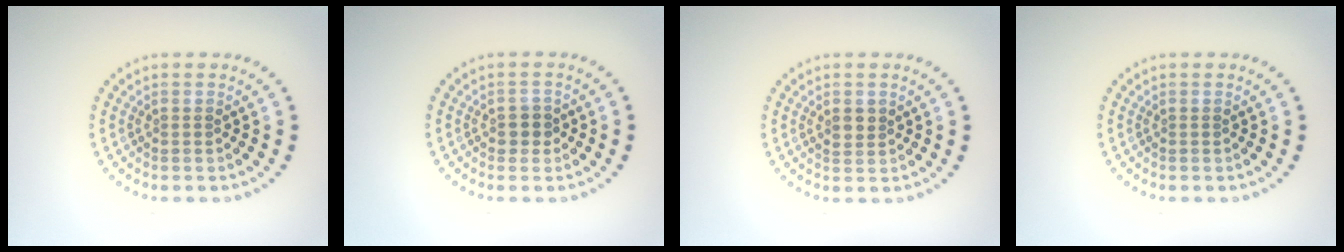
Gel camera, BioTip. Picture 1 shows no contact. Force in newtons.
{"total": 1.3, "press": 1.2, "slide": 0.6}
{"total": 1.4, "press": 1.3, "slide": 0.4}
{"total": 0.0}